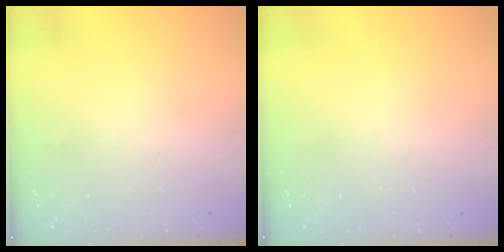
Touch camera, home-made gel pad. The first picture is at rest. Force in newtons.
{"total": 0.0}